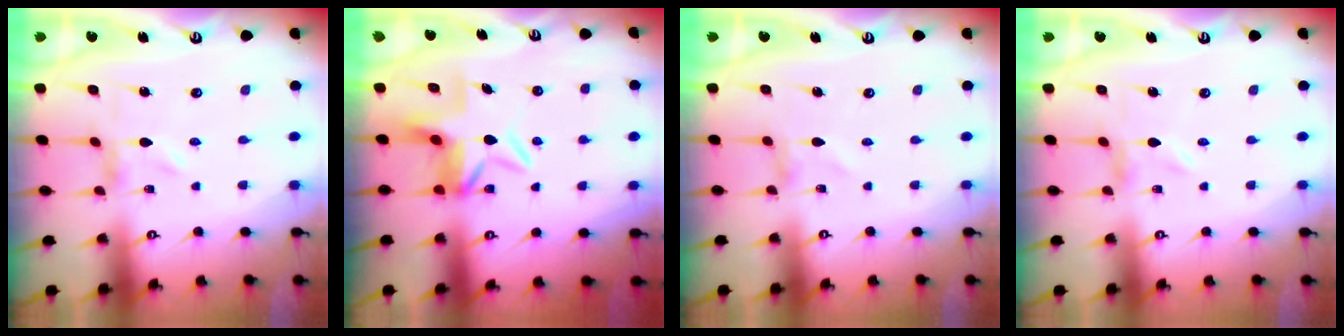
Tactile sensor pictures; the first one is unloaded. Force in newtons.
{"total": 6.3, "press": 5.9, "slide": 2.2}
{"total": 0.8, "press": 0.8, "slide": 0.1}
{"total": 0.0}